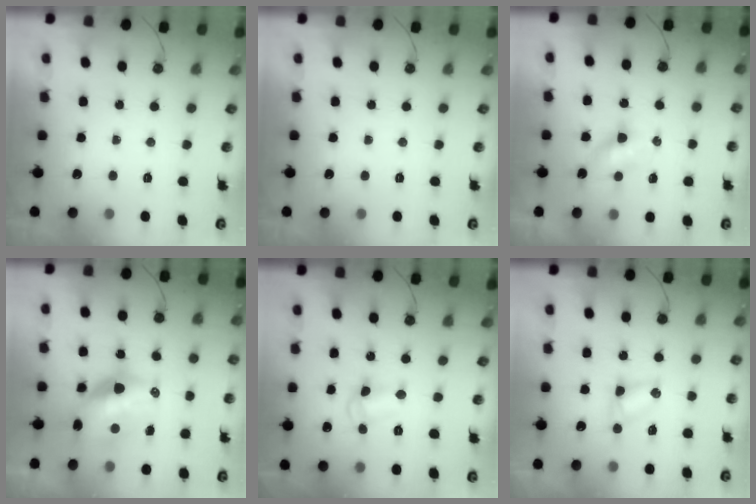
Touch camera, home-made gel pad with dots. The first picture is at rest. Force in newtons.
{"total": 0.0}
{"total": 6.1, "press": 4.8, "slide": 3.7}
{"total": 15.0, "press": 14.2, "slide": 4.6}
{"total": 7.1, "press": 6.4, "slide": 3.2}
{"total": 4.2, "press": 4.1, "slide": 0.5}